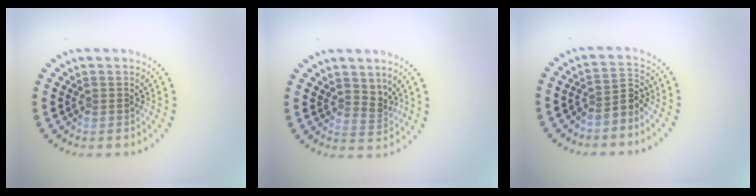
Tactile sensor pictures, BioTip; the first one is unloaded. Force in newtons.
{"total": 2.0, "press": 1.6, "slide": 1.3}
{"total": 2.6, "press": 2.0, "slide": 1.7}